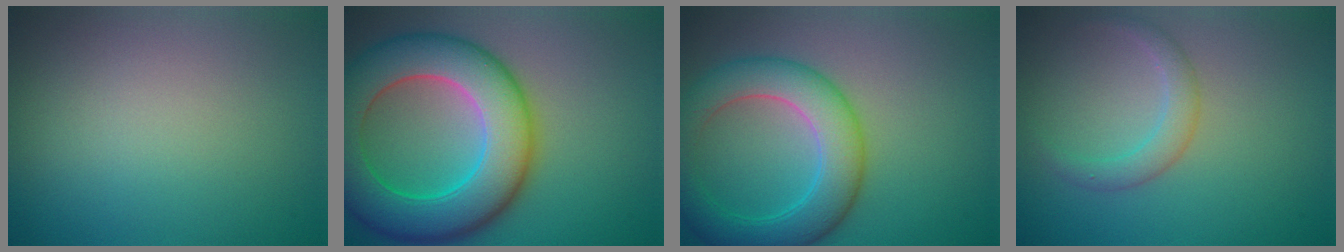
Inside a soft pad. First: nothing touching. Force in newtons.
{"total": 11.3, "press": 11.3, "slide": 0.3}
{"total": 6.5, "press": 6.5, "slide": 0.1}
{"total": 2.0, "press": 2.0, "slide": 0.2}